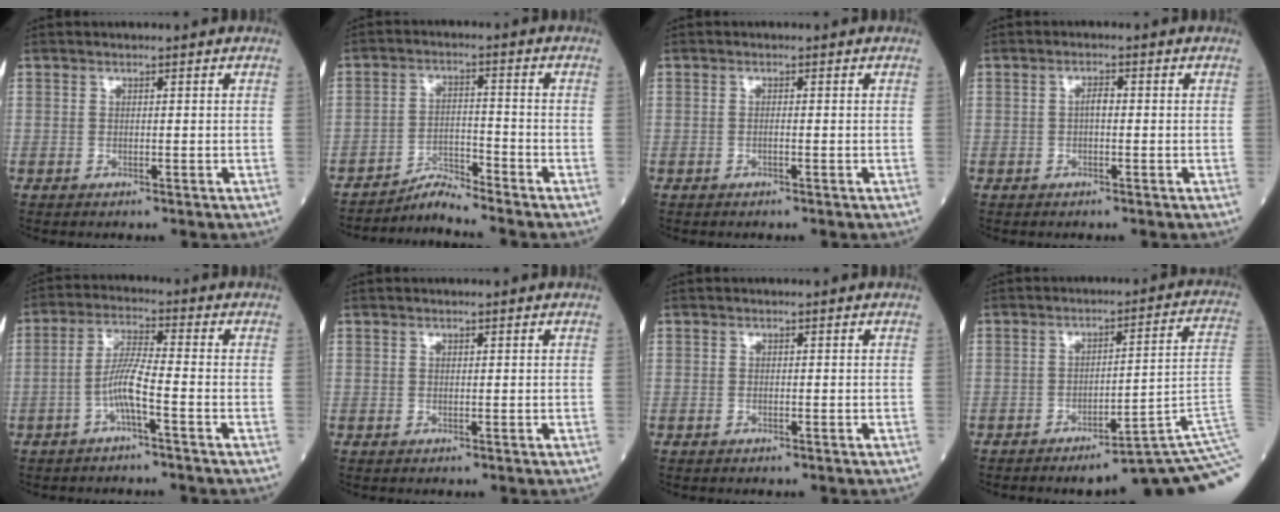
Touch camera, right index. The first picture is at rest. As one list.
[{"total": 4.4, "force": [-4.2, -1.1, -0.4], "torque": [0.003, -0.012, -0.074]}, {"total": 0.6, "force": [-0.2, 0.0, 0.5], "torque": [-0.011, 0.000, -0.004]}, {"total": 1.4, "force": [-0.2, 0.5, 1.3], "torque": [-0.022, 0.004, -0.005]}, {"total": 5.5, "force": [-2.2, 0.1, 5.1], "torque": [-0.105, 0.009, -0.044]}, {"total": 0.0}, {"total": 0.0}, {"total": 13.1, "force": [-6.0, -1.5, 11.6], "torque": [-0.066, 0.046, -0.076]}]